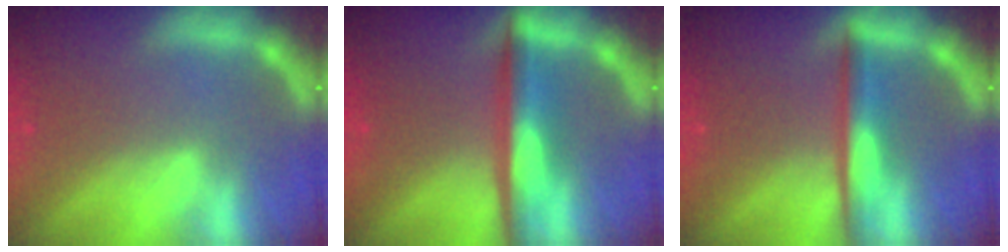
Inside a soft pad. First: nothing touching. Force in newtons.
{"total": 5.5}
{"total": 4.0}